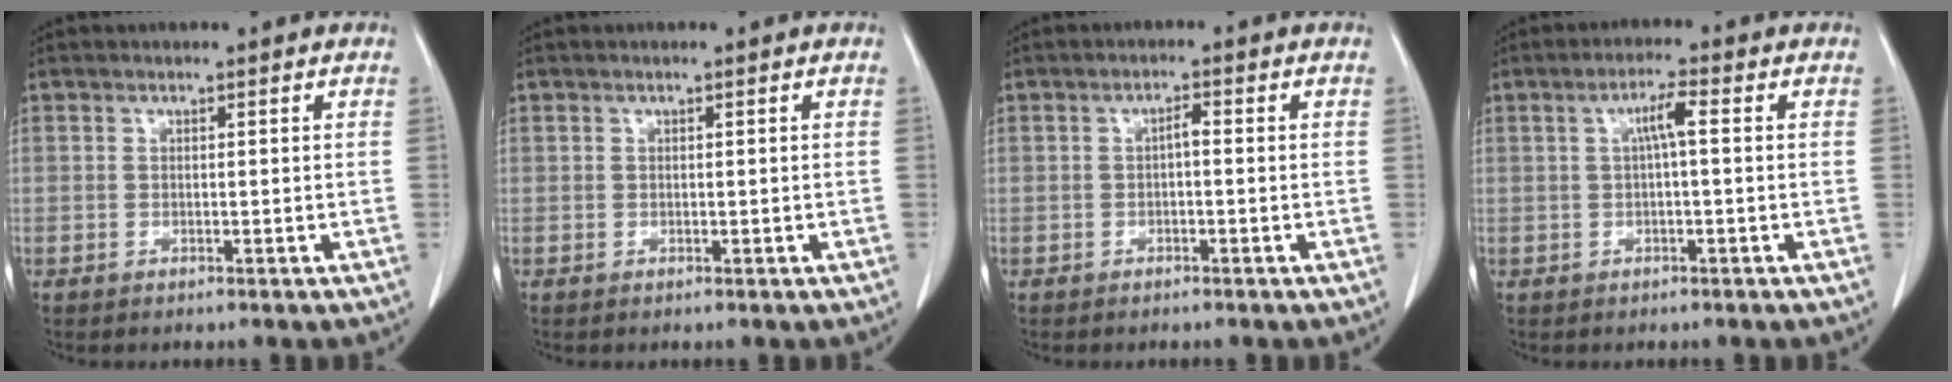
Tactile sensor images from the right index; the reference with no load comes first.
{"total": 0.0}
{"total": 1.5, "force": [-0.2, 0.4, 1.4], "torque": [-0.024, 0.005, -0.003]}
{"total": 3.2, "force": [0.5, 0.2, 3.2], "torque": [-0.060, 0.009, 0.011]}